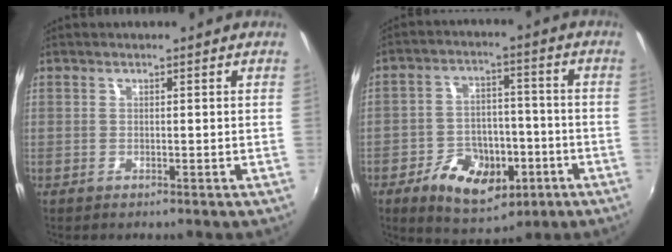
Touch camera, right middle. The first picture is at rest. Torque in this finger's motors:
{"motor_torque": [0.90, -1.04, 0.17, 0.07]}